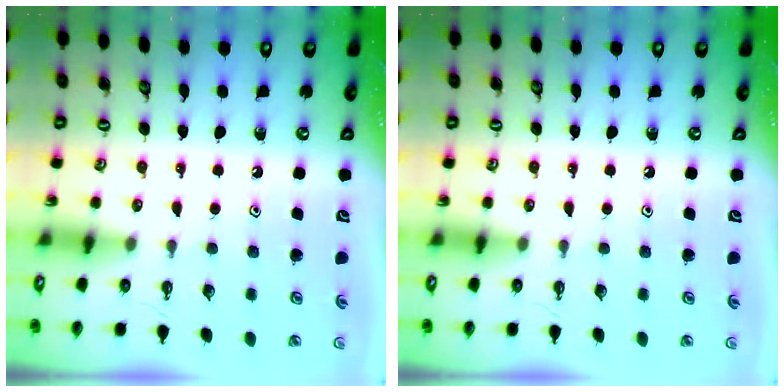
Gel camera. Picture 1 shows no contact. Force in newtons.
{"total": 0.0}